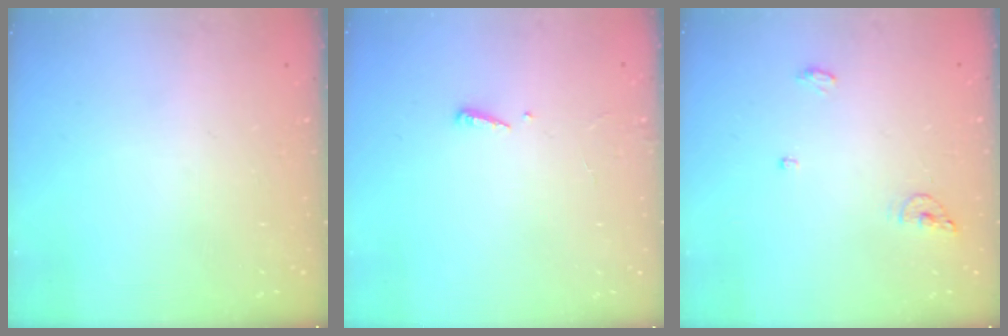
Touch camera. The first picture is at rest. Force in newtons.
{"total": 2.4, "press": 2.4, "slide": 0.2}
{"total": 5.9, "press": 5.6, "slide": 1.7}